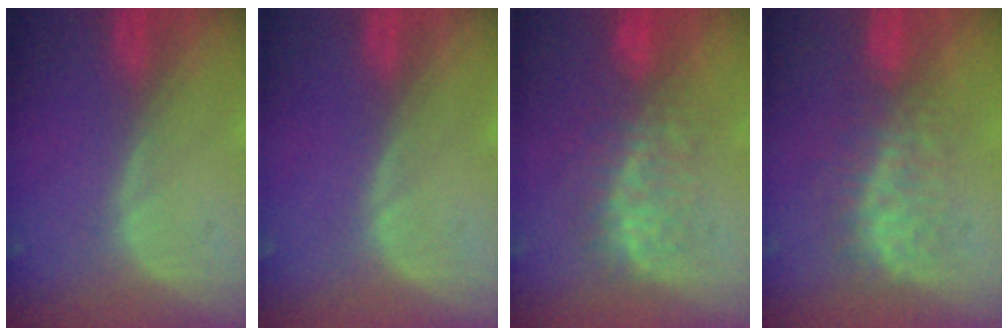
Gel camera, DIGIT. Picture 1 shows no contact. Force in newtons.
{"total": 0.0}
{"total": 7.9, "press": 7.5, "slide": 2.3}
{"total": 7.7, "press": 7.3, "slide": 2.7}